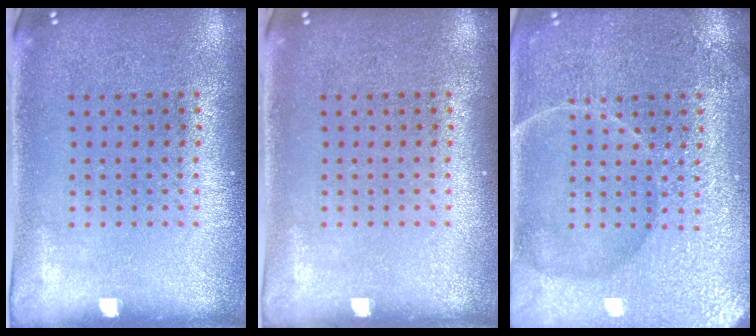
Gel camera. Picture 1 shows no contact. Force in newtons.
{"total": 0.0}
{"total": 6.6, "press": 6.5, "slide": 0.9}